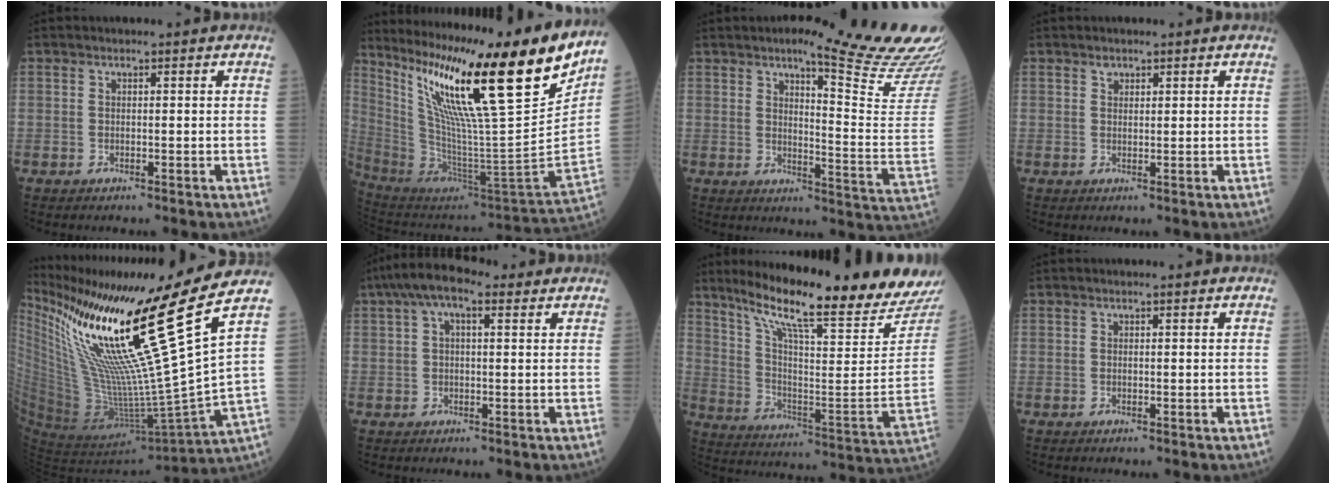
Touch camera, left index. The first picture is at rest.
{"total": 29.6, "force": [19.5, 0.3, 22.2], "torque": [-0.373, -0.053, 0.323]}
{"total": 19.2, "force": [15.9, 0.2, 10.9], "torque": [-0.140, -0.079, 0.184]}
{"total": 1.1, "force": [0.8, 0.7, 0.3], "torque": [-0.010, -0.001, 0.014]}
{"total": 26.1, "force": [15.0, -3.0, 21.1], "torque": [-0.362, -0.043, 0.262]}
{"total": 7.2, "force": [3.9, 2.8, 5.4], "torque": [-0.111, 0.037, 0.065]}
{"total": 24.2, "force": [21.2, -0.7, 11.5], "torque": [-0.195, -0.096, 0.304]}
{"total": 0.0}